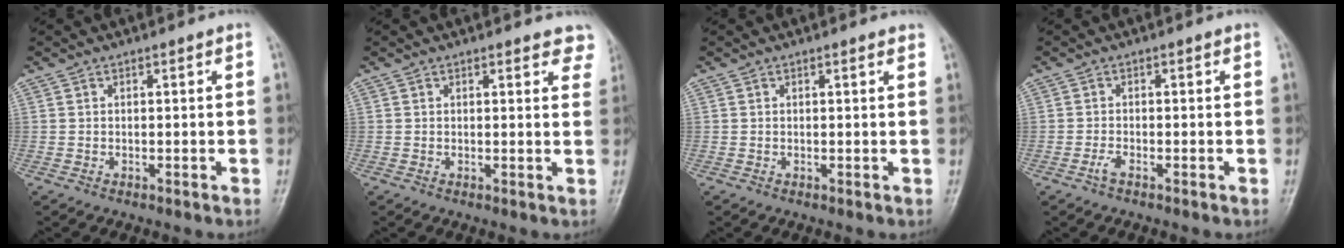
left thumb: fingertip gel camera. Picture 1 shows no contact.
{"total": 4.9, "force": [4.2, 2.0, 1.8], "torque": [0.015, -0.016, 0.031]}
{"total": 1.0, "force": [0.8, 0.3, 0.6], "torque": [-0.005, 0.001, 0.007]}
{"total": 1.3, "force": [-0.8, 0.4, 0.9], "torque": [-0.022, 0.000, -0.020]}